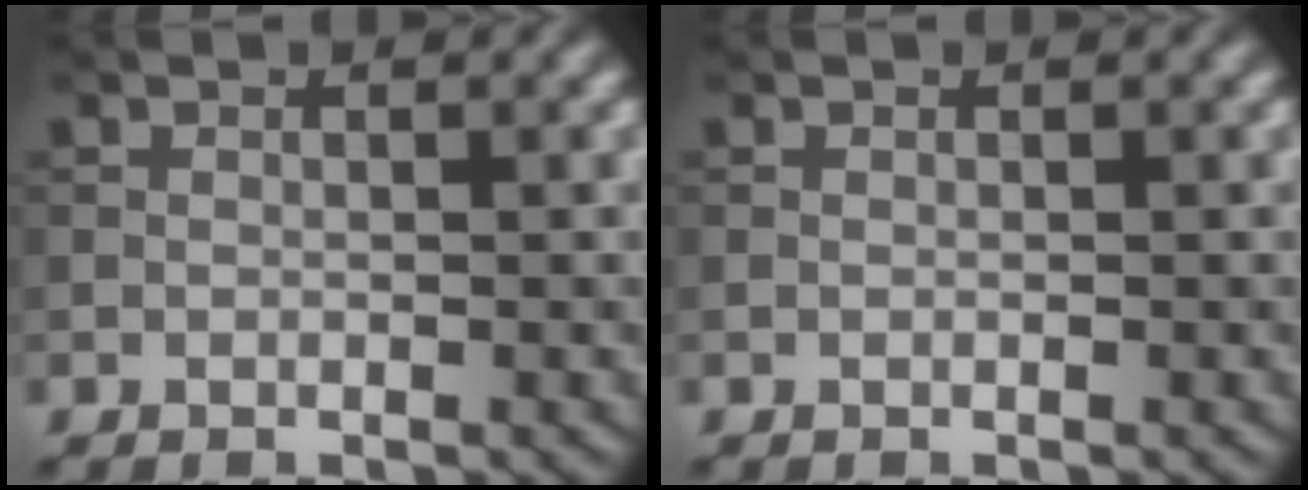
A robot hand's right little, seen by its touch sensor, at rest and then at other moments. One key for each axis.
{"total": 0.0}